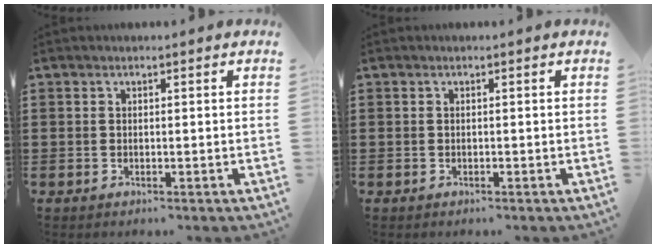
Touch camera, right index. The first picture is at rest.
{"total": 0.0}